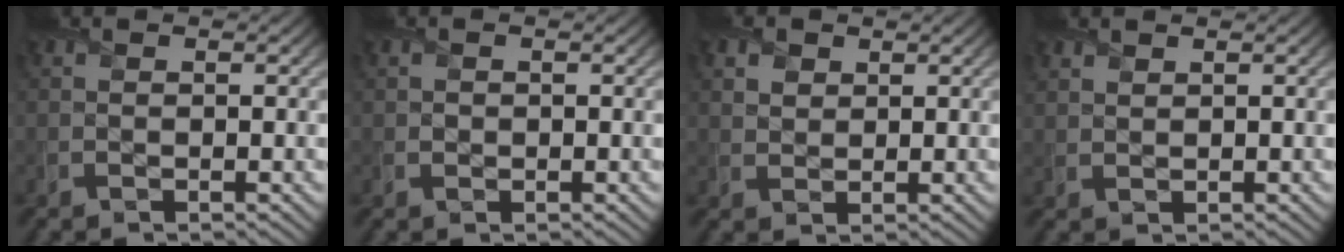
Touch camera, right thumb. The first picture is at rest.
{"total": 0.6, "force": [0.0, 0.6, 0.2], "torque": [-0.004, -0.003, -0.003]}
{"total": 2.5, "force": [1.5, 1.7, 1.0], "torque": [-0.029, -0.006, 0.032]}
{"total": 1.4, "force": [1.2, 0.6, 0.5], "torque": [-0.017, 0.001, 0.031]}